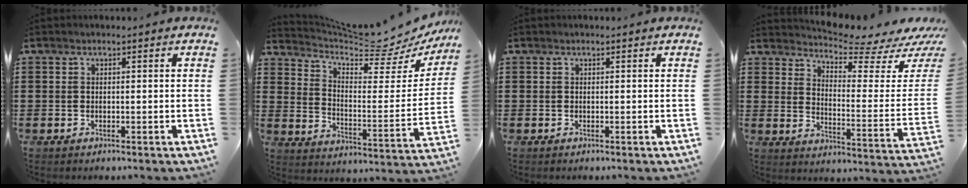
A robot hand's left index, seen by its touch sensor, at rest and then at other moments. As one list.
[{"total": 7.8, "force": [7.2, 0.9, 2.8], "torque": [-0.065, -0.065, 0.118]}, {"total": 0.0}, {"total": 5.0, "force": [4.5, 0.1, 2.1], "torque": [-0.050, -0.051, 0.071]}]